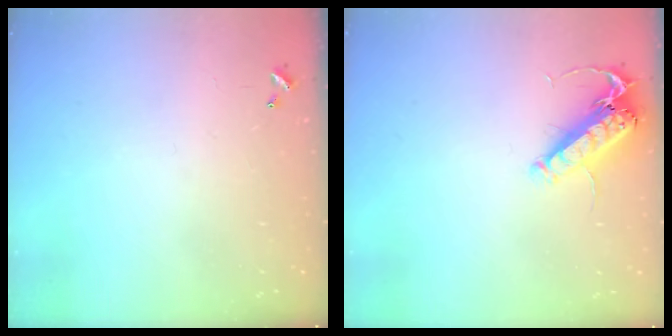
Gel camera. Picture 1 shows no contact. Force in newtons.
{"total": 14.2, "press": 14.0, "slide": 2.5}